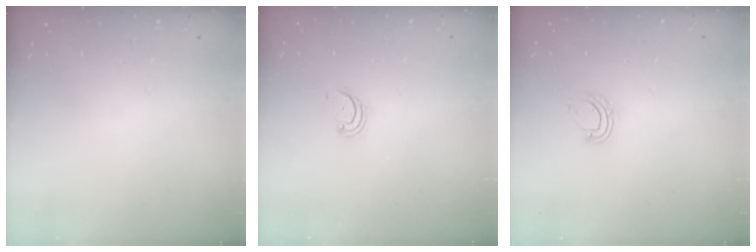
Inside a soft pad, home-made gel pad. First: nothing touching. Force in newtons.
{"total": 2.6, "press": 2.5, "slide": 0.5}
{"total": 6.5, "press": 6.5, "slide": 1.1}